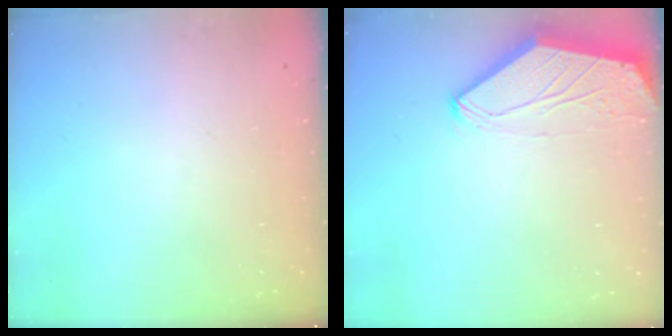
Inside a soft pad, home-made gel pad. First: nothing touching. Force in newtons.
{"total": 0.0}